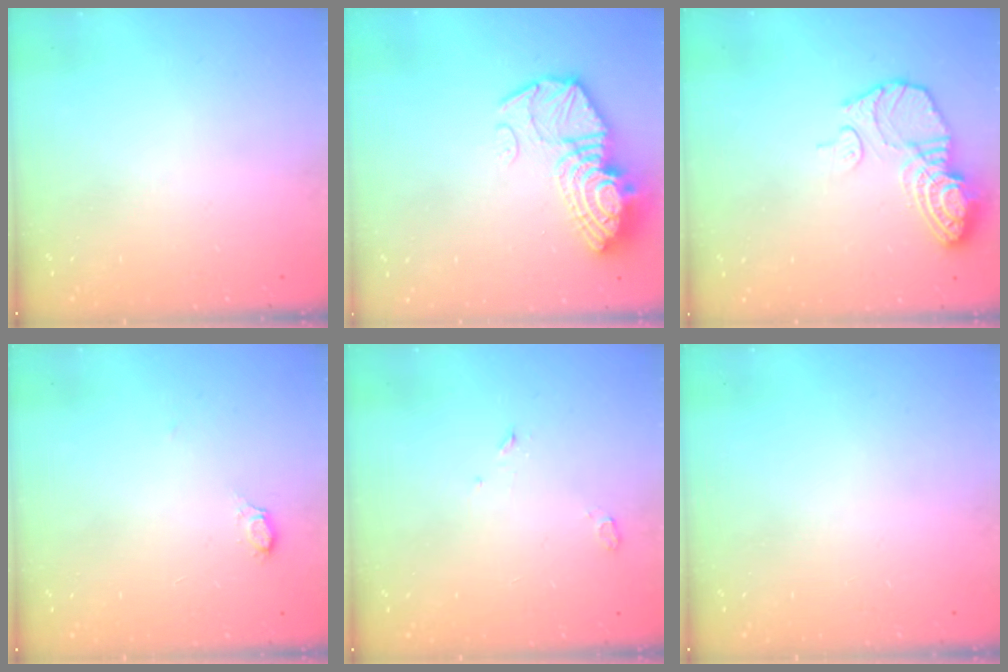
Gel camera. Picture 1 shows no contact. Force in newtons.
{"total": 16.5, "press": 16.4, "slide": 1.4}
{"total": 11.8, "press": 11.7, "slide": 1.1}
{"total": 2.6, "press": 2.6, "slide": 0.2}
{"total": 2.8, "press": 2.7, "slide": 0.7}
{"total": 0.0}